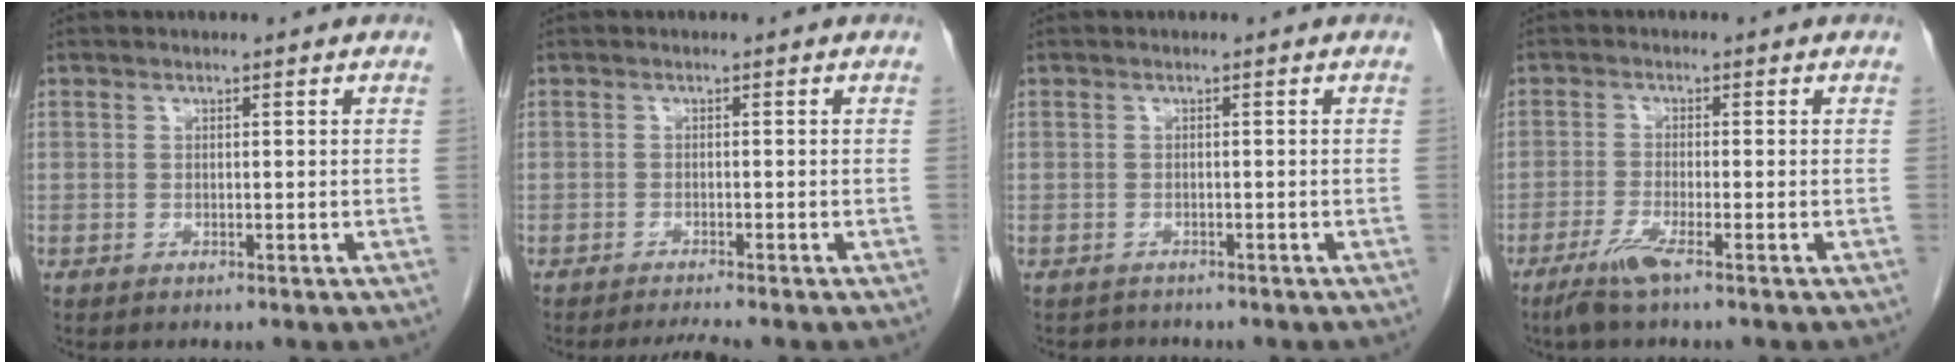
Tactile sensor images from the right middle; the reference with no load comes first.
{"total": 2.4, "force": [-2.1, -0.8, 0.8], "torque": [-0.022, -0.012, -0.037]}
{"total": 1.4, "force": [-1.3, 0.5, -0.2], "torque": [-0.007, -0.004, -0.022]}
{"total": 3.6, "force": [-2.5, -0.2, 2.6], "torque": [-0.060, -0.011, -0.054]}